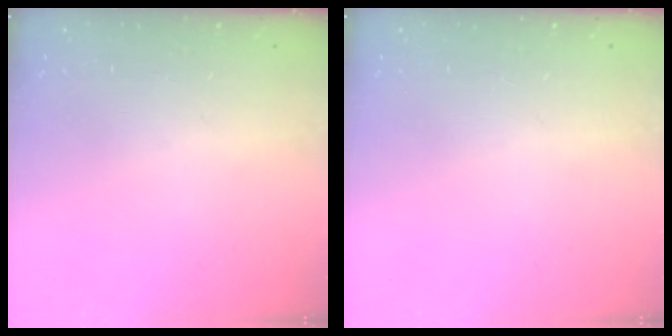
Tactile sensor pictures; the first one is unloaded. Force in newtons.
{"total": 0.0}